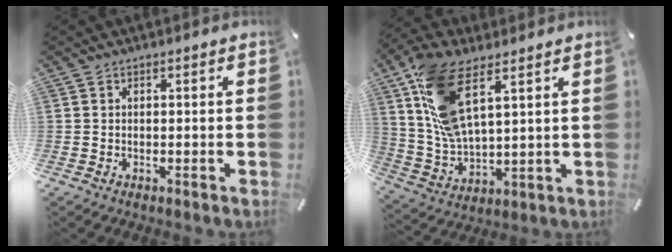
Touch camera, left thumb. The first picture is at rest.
{"total": 14.7, "force": [7.5, 6.2, 11.0], "torque": [-0.252, -0.024, 0.137]}